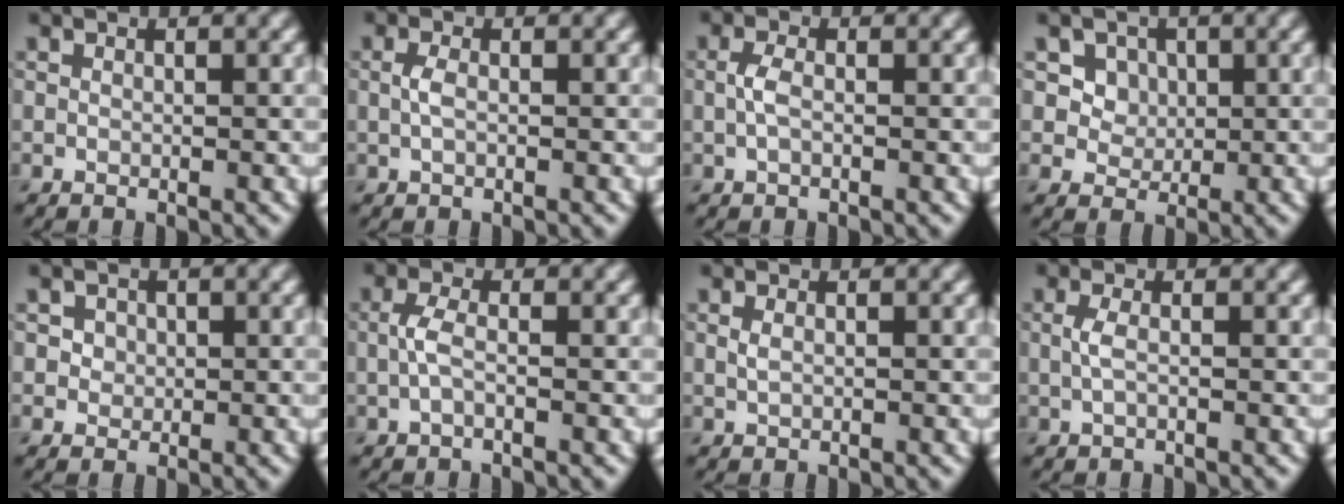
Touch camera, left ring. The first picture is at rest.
{"total": 1.2, "force": [-0.1, 0.6, 1.1], "torque": [-0.028, 0.001, -0.003]}
{"total": 1.5, "force": [-0.2, 0.7, 1.4], "torque": [-0.035, 0.003, -0.007]}
{"total": 4.9, "force": [2.1, 3.8, 2.1], "torque": [-0.045, -0.005, 0.040]}
{"total": 2.1, "force": [0.9, 1.7, 0.9], "torque": [-0.017, 0.000, 0.020]}
{"total": 1.8, "force": [-0.4, 0.5, 1.6], "torque": [-0.043, 0.003, -0.010]}
{"total": 0.6, "force": [0.1, 0.2, 0.5], "torque": [-0.016, 0.001, 0.003]}
{"total": 1.3, "force": [0.0, 0.3, 1.2], "torque": [-0.031, 0.001, -0.002]}